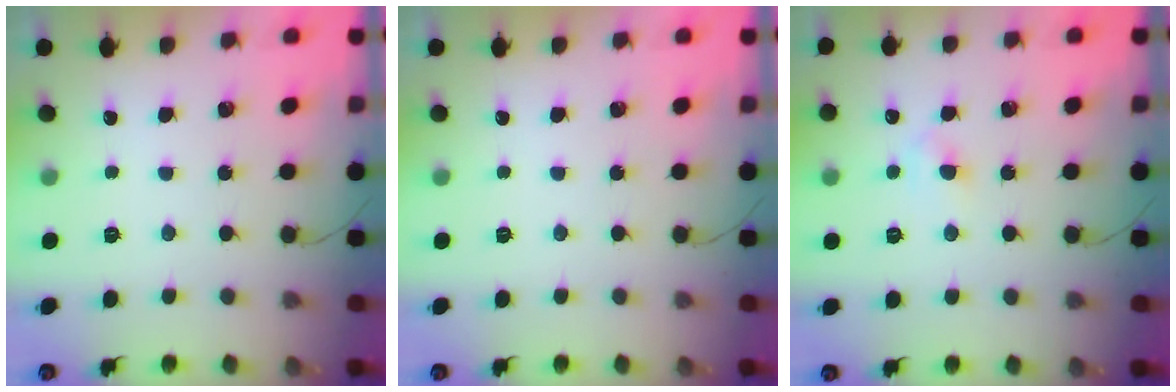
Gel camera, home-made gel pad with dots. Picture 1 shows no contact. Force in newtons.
{"total": 0.0}
{"total": 3.8, "press": 3.6, "slide": 1.1}